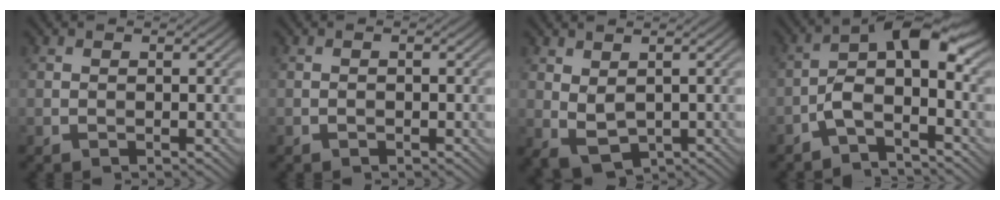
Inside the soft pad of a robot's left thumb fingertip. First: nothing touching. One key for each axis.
{"total": 0.5, "fx": -0.3, "fy": 0.1, "fz": 0.4, "tx": -0.008, "ty": 0.001, "tz": -0.005}
{"total": 3.1, "fx": 0.8, "fy": 1.8, "fz": 2.4, "tx": -0.060, "ty": -0.007, "tz": 0.022}
{"total": 6.3, "fx": -2.2, "fy": 2.2, "fz": 5.5, "tx": -0.096, "ty": 0.018, "tz": -0.051}